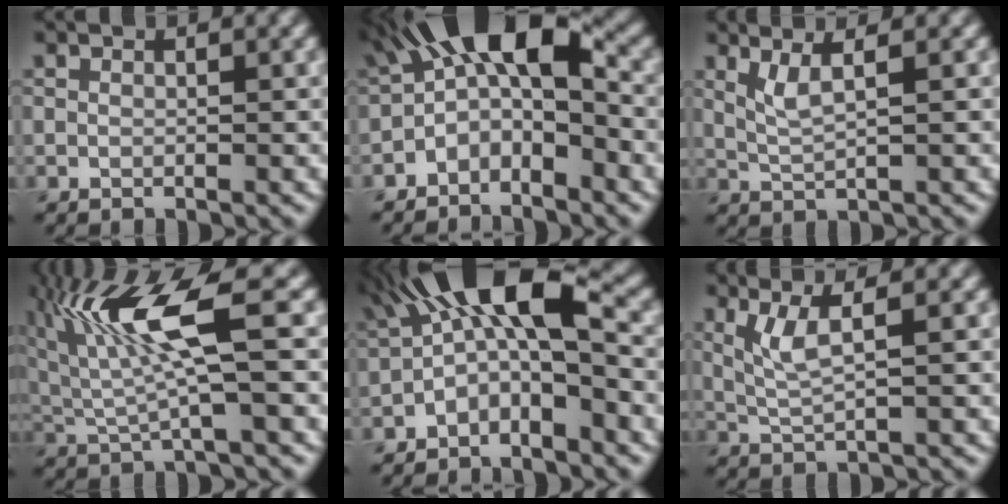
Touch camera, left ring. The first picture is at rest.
{"total": 8.1, "force": [-1.4, 4.2, 6.7], "torque": [-0.109, 0.022, -0.041]}
{"total": 2.4, "force": [1.1, 0.6, 2.1], "torque": [-0.039, -0.002, 0.026]}
{"total": 8.3, "force": [2.1, 1.8, 7.8], "torque": [-0.167, 0.006, 0.041]}
{"total": 8.4, "force": [-1.1, 3.6, 7.5], "torque": [-0.121, 0.030, -0.036]}
{"total": 2.9, "force": [1.0, 0.6, 2.7], "torque": [-0.057, -0.002, 0.027]}